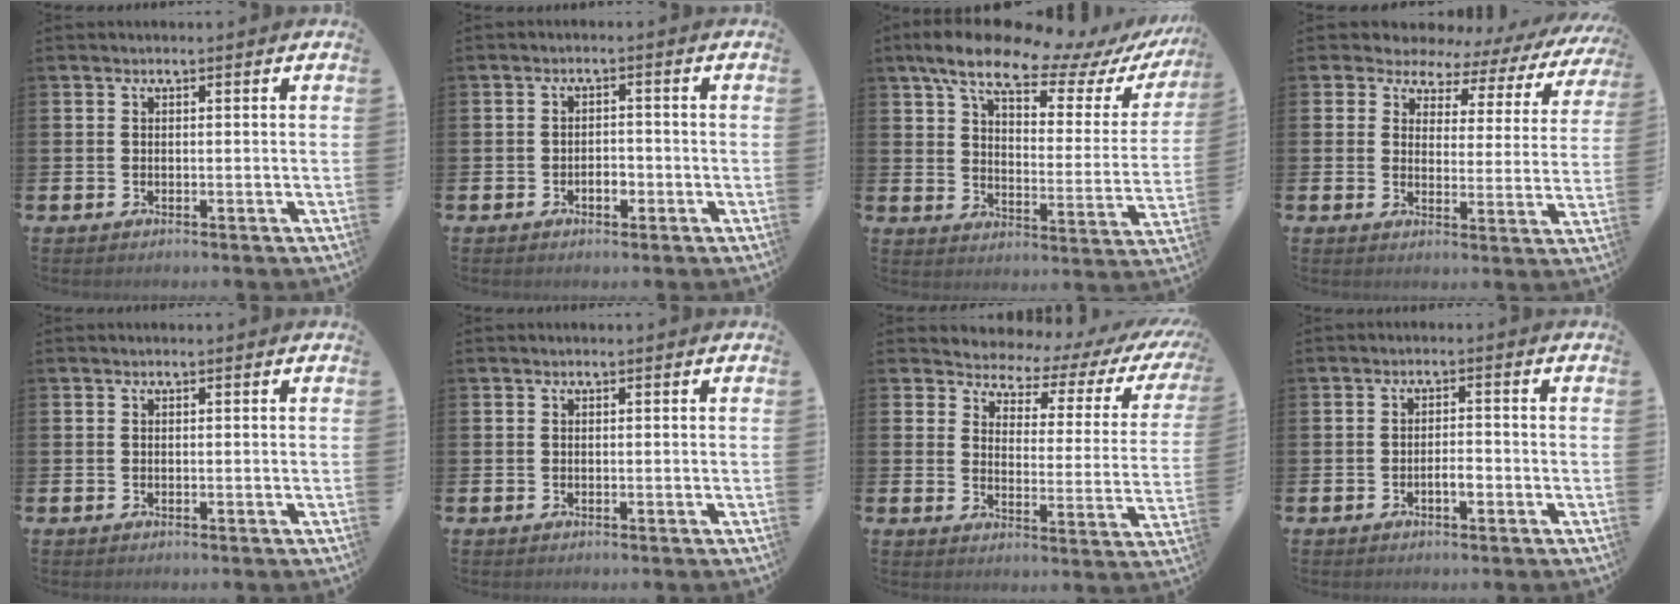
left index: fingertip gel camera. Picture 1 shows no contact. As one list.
[{"total": 2.0, "force": [-0.9, 1.2, 1.3], "torque": [-0.005, -0.005, -0.023]}, {"total": 11.2, "force": [9.1, 3.3, 5.6], "torque": [-0.120, -0.057, 0.149]}, {"total": 3.5, "force": [2.4, 2.5, 0.1], "torque": [-0.020, -0.030, 0.029]}, {"total": 0.0}, {"total": 0.0}, {"total": 3.8, "force": [3.1, 2.0, 0.9], "torque": [-0.033, -0.032, 0.043]}, {"total": 2.1, "force": [-0.9, 0.8, 1.7], "torque": [-0.028, 0.003, -0.020]}]